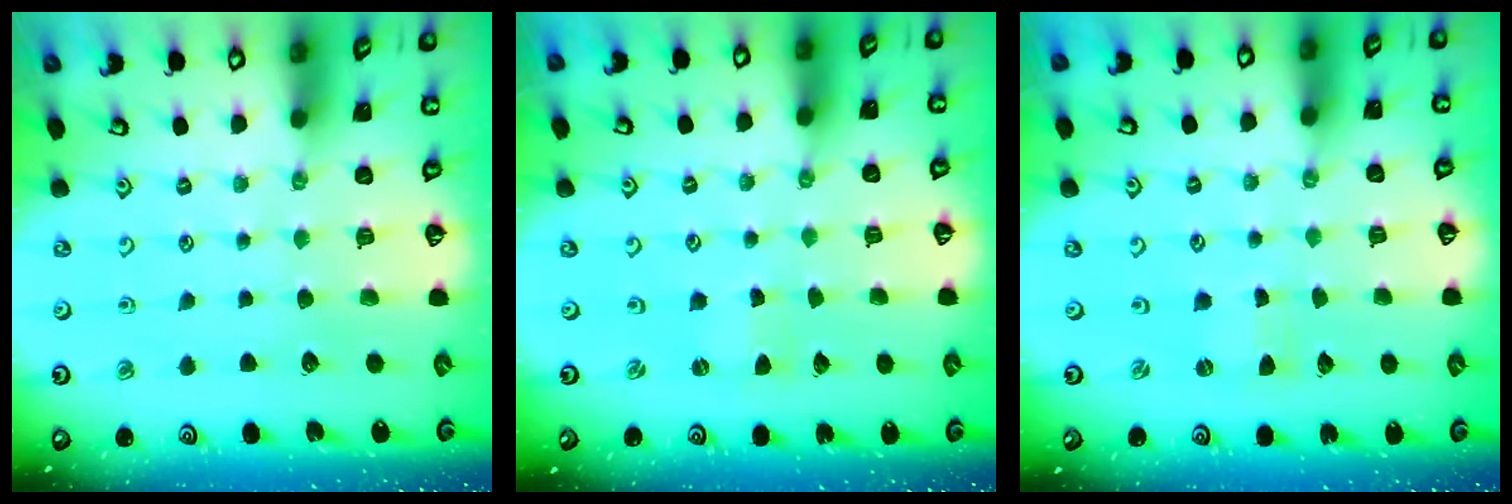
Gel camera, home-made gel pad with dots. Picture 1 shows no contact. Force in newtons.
{"total": 0.0}
{"total": 0.0}